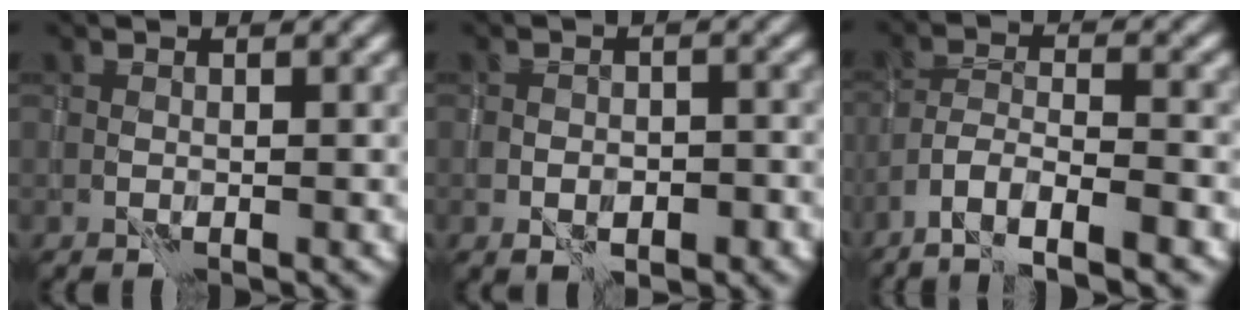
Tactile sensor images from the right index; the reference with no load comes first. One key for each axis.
{"total": 2.8, "fx": -1.3, "fy": 1.5, "fz": 1.9, "tx": -0.026, "ty": 0.008, "tz": -0.015}
{"total": 5.7, "fx": -4.1, "fy": 1.0, "fz": 3.8, "tx": -0.067, "ty": 0.003, "tz": -0.075}